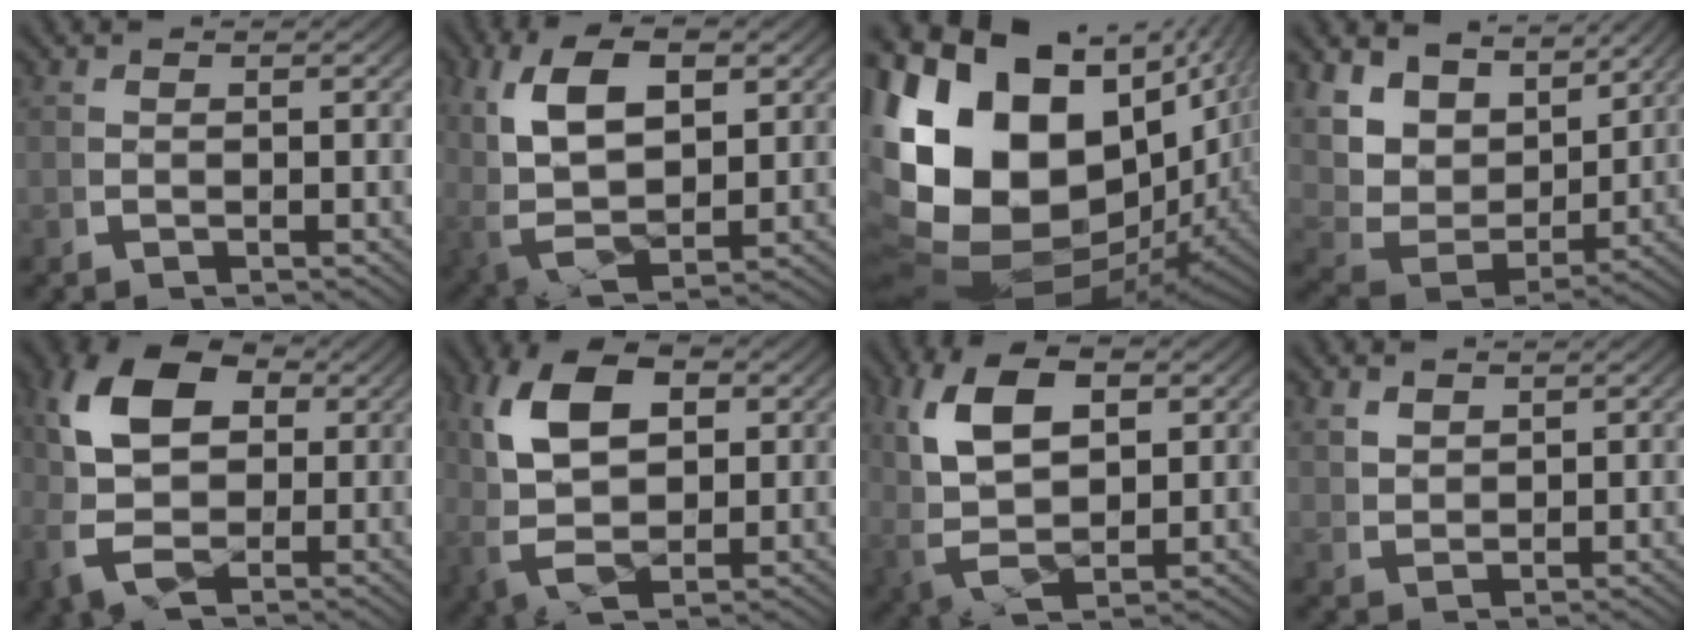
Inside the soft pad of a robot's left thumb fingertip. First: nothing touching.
{"total": 9.6, "force": [0.3, 6.4, 7.1], "torque": [-0.179, -0.037, 0.026]}
{"total": 25.0, "force": [-1.2, 18.1, 17.2], "torque": [-0.355, -0.051, -0.001]}
{"total": 9.9, "force": [2.8, 6.7, 6.8], "torque": [-0.155, -0.019, 0.050]}
{"total": 11.2, "force": [2.0, 7.3, 8.2], "torque": [-0.177, -0.012, 0.041]}
{"total": 10.1, "force": [1.4, 6.4, 7.7], "torque": [-0.176, -0.018, 0.040]}
{"total": 9.2, "force": [1.1, 5.8, 7.0], "torque": [-0.171, -0.022, 0.036]}
{"total": 2.2, "force": [1.8, 0.9, 0.7], "torque": [-0.011, -0.003, 0.046]}